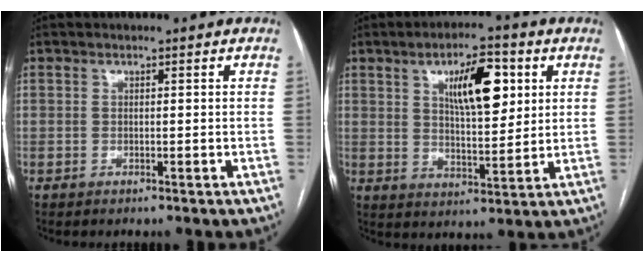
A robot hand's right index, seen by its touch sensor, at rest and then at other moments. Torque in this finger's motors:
{"motor_torque": [1.13, 1.01, 0.45, 0.11]}